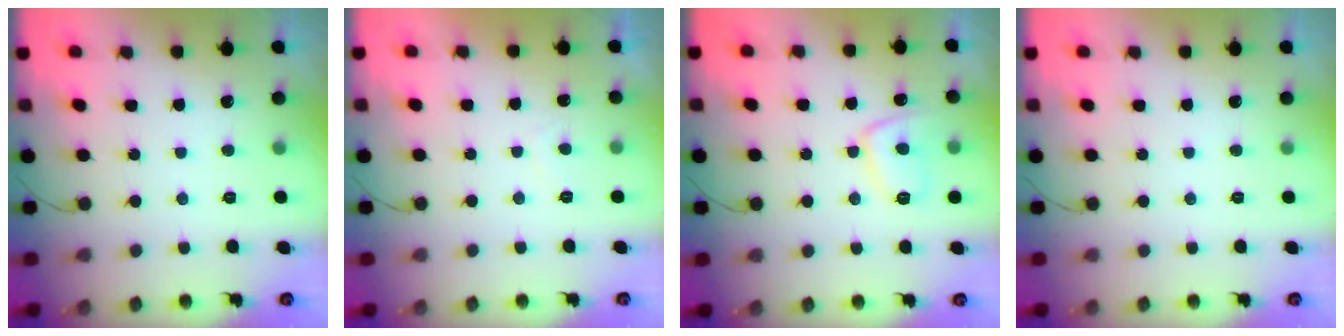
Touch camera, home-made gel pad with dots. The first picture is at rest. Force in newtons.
{"total": 1.1, "press": 0.8, "slide": 0.7}
{"total": 9.3, "press": 9.2, "slide": 0.8}
{"total": 0.0}